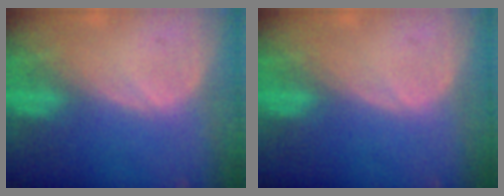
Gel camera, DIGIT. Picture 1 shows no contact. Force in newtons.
{"total": 0.0}